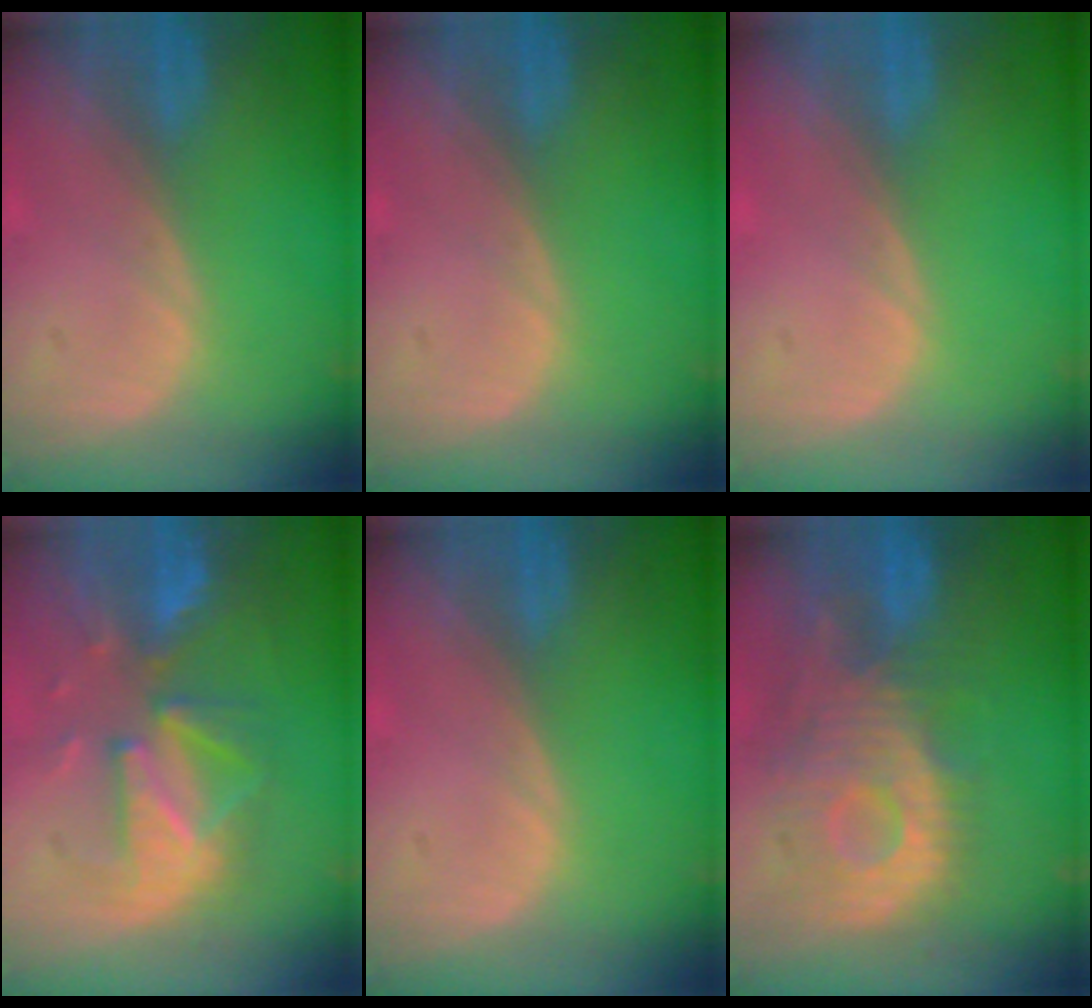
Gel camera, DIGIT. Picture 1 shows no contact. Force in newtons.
{"total": 0.0}
{"total": 0.0}
{"total": 9.7, "press": 8.8, "slide": 4.0}
{"total": 0.0}
{"total": 11.6, "press": 10.5, "slide": 4.9}